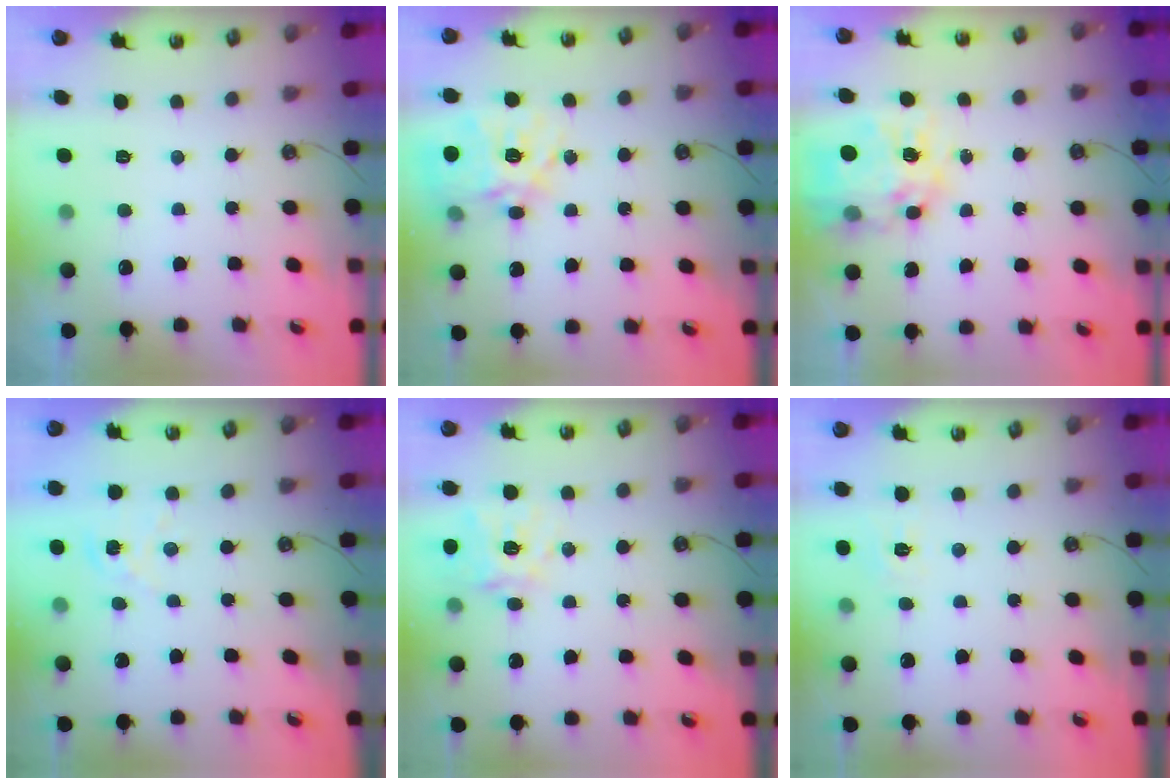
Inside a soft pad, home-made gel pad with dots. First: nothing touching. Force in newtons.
{"total": 18.9, "press": 18.8, "slide": 1.8}
{"total": 14.7, "press": 14.6, "slide": 1.3}
{"total": 1.6, "press": 1.6, "slide": 0.2}
{"total": 13.5, "press": 13.4, "slide": 1.7}
{"total": 5.6, "press": 5.5, "slide": 0.6}